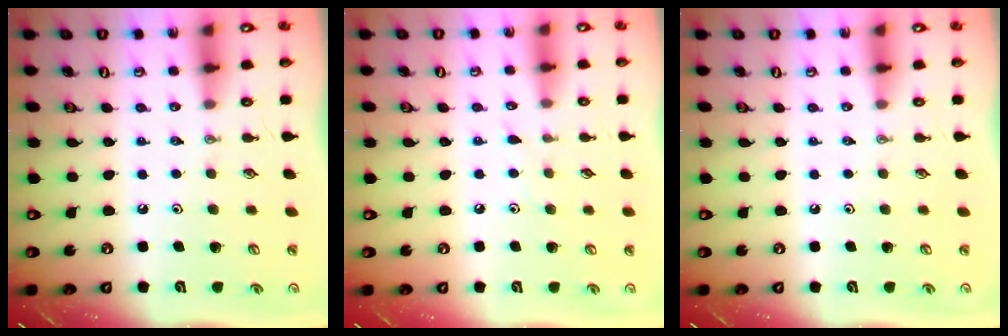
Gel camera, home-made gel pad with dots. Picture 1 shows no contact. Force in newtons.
{"total": 3.9, "press": 3.9, "slide": 0.6}
{"total": 0.0}